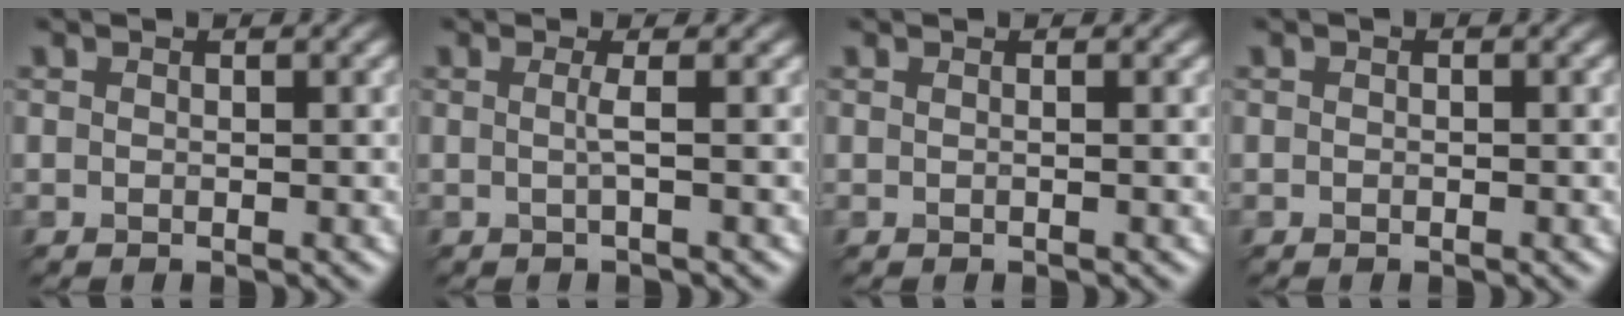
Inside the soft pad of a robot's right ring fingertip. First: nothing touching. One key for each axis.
{"total": 0.7, "fx": 0.0, "fy": -0.5, "fz": 0.4, "tx": -0.026, "ty": -0.004, "tz": 0.004}
{"total": 1.2, "fx": 0.6, "fy": 0.7, "fz": 0.8, "tx": 0.008, "ty": 0.003, "tz": -0.010}
{"total": 0.0}